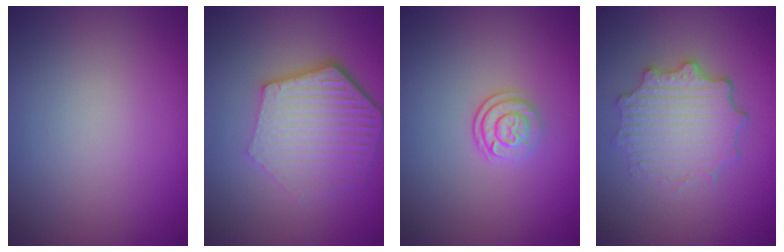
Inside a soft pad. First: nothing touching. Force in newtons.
{"total": 6.0, "press": 4.5, "slide": 3.9}
{"total": 2.4, "press": 1.8, "slide": 1.6}
{"total": 4.4, "press": 3.7, "slide": 2.4}